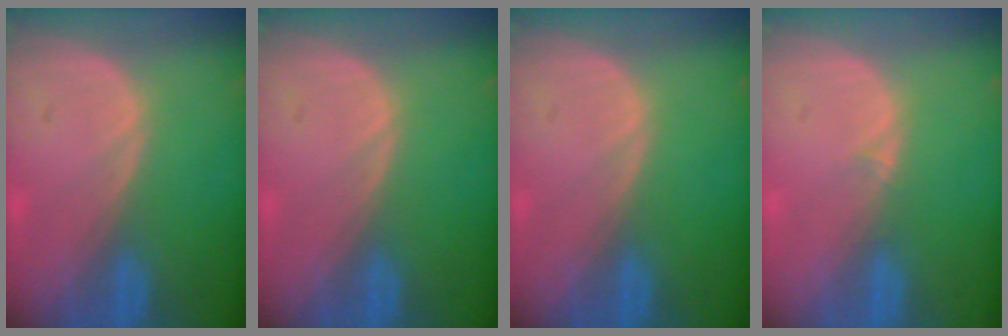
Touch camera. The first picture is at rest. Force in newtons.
{"total": 0.0}
{"total": 0.0}
{"total": 0.9, "press": 0.5, "slide": 0.7}